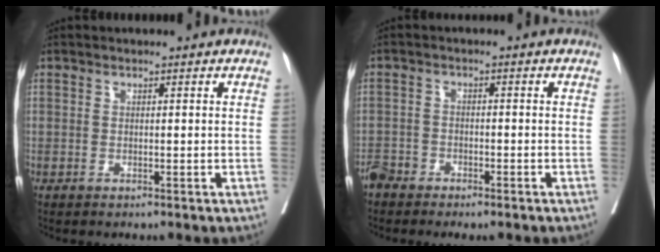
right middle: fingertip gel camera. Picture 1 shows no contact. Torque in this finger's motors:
{"motor_torque": [0.91, -0.91, 0.37, 0.07]}